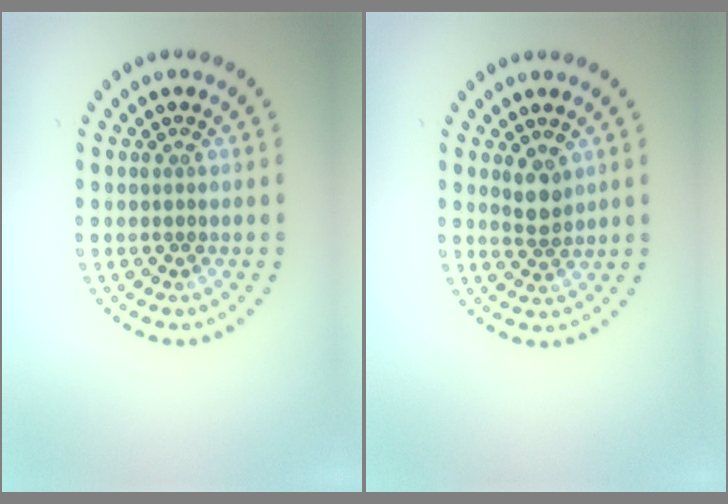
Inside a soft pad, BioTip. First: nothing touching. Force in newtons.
{"total": 1.9, "press": 1.7, "slide": 0.9}